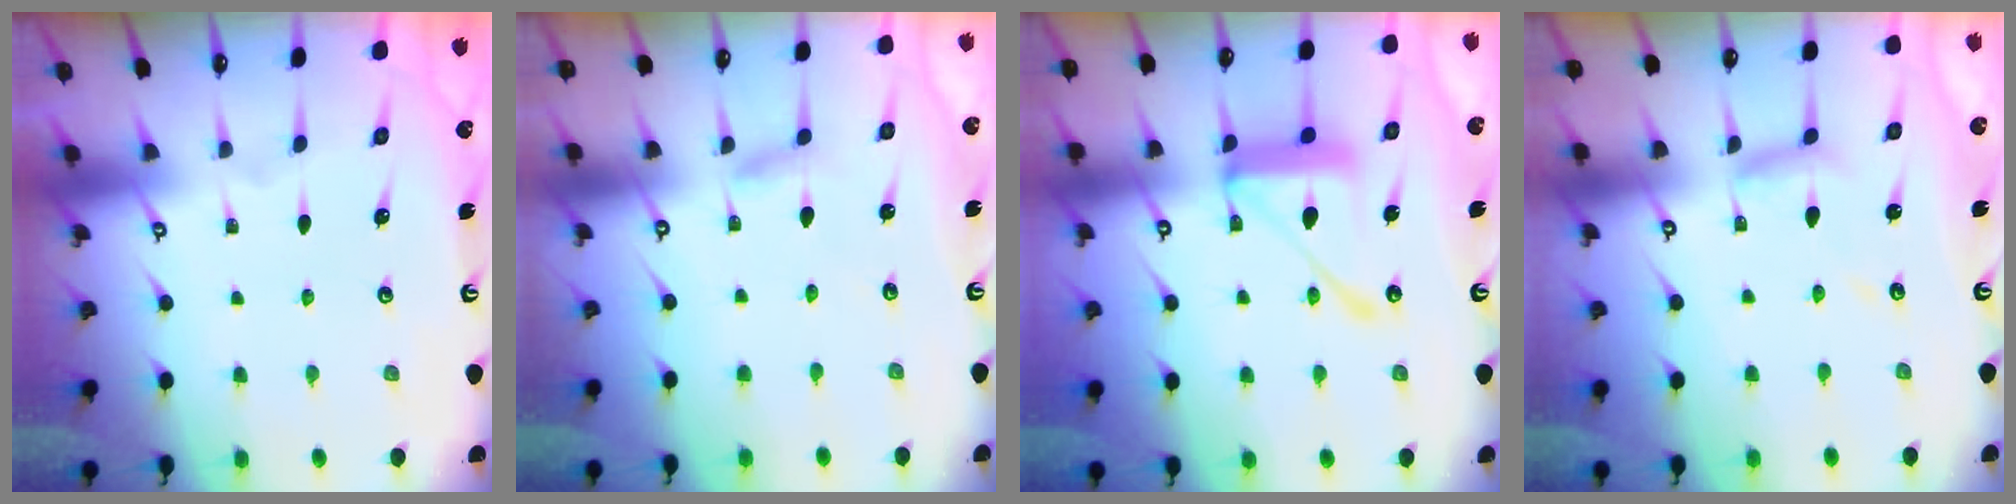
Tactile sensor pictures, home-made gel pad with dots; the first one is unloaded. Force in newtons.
{"total": 1.6, "press": 1.6, "slide": 0.2}
{"total": 15.8, "press": 15.7, "slide": 1.7}
{"total": 7.2, "press": 7.2, "slide": 0.5}